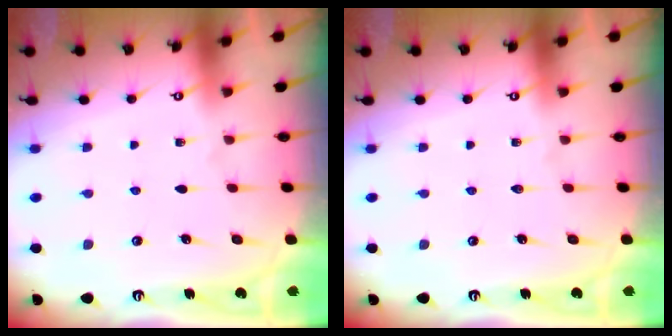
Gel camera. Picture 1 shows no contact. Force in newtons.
{"total": 0.0}